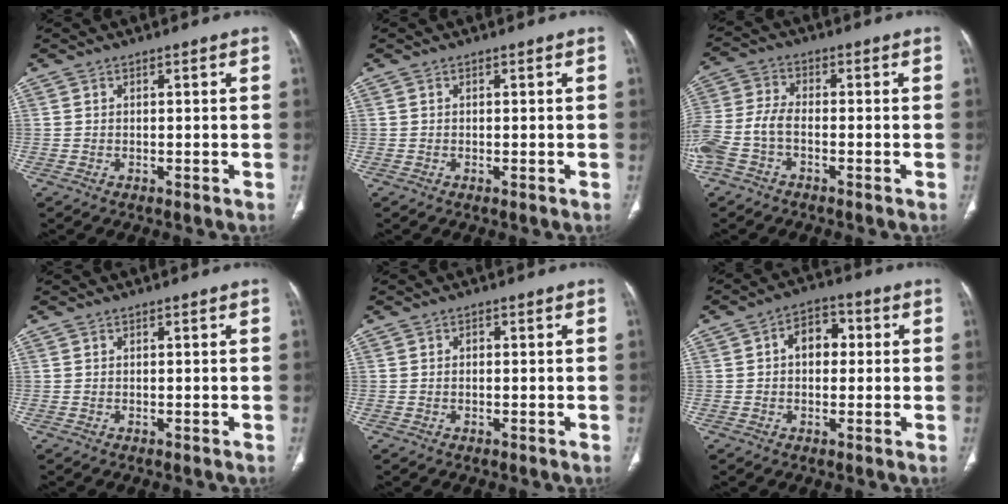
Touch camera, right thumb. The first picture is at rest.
{"total": 0.0}
{"total": 9.4, "force": [-3.3, 5.2, 7.1], "torque": [-0.172, 0.023, -0.070]}
{"total": 0.0}
{"total": 0.7, "force": [-0.1, 0.5, 0.5], "torque": [-0.009, 0.001, -0.003]}
{"total": 6.9, "force": [0.9, 4.7, 4.9], "torque": [-0.053, 0.019, 0.004]}